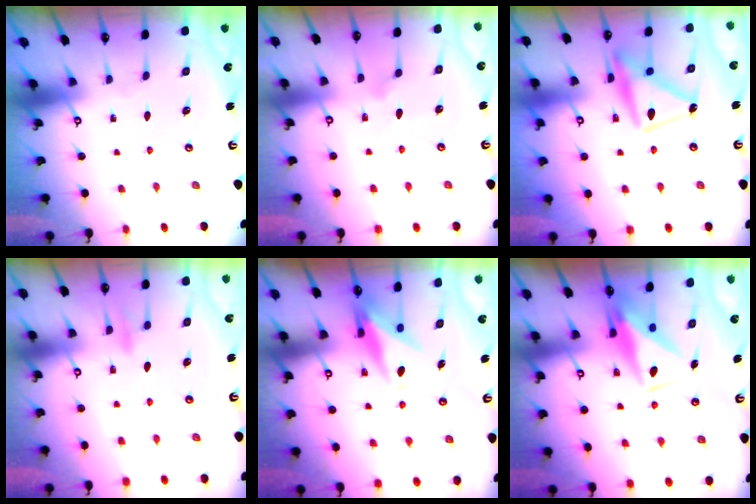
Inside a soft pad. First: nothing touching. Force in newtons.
{"total": 8.1, "press": 8.1, "slide": 0.4}
{"total": 16.6, "press": 16.6, "slide": 0.8}
{"total": 7.5, "press": 7.4, "slide": 0.6}
{"total": 10.6, "press": 10.5, "slide": 0.8}
{"total": 8.0, "press": 7.9, "slide": 1.0}